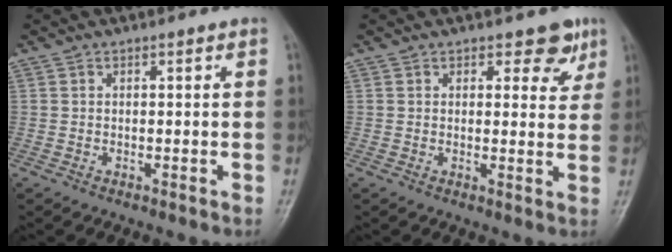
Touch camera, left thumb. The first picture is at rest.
{"total": 4.6, "force": [2.8, 2.8, 2.4], "torque": [0.005, -0.012, 0.030]}